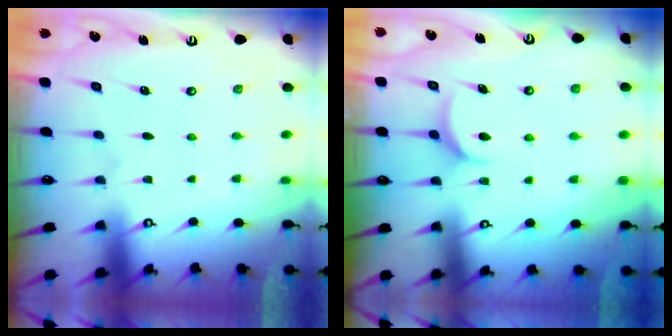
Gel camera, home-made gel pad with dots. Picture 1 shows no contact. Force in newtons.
{"total": 4.9, "press": 4.9, "slide": 0.1}